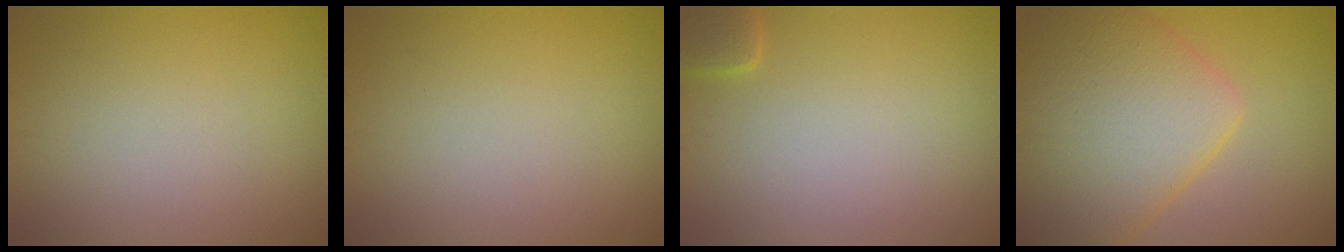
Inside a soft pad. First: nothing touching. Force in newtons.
{"total": 0.0}
{"total": 1.9, "press": 1.9, "slide": 0.2}
{"total": 9.7, "press": 9.7, "slide": 0.6}